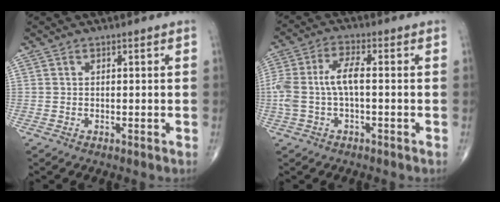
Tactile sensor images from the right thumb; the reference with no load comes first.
{"total": 7.5, "force": [-0.4, 2.9, 6.9], "torque": [-0.174, 0.025, -0.007]}